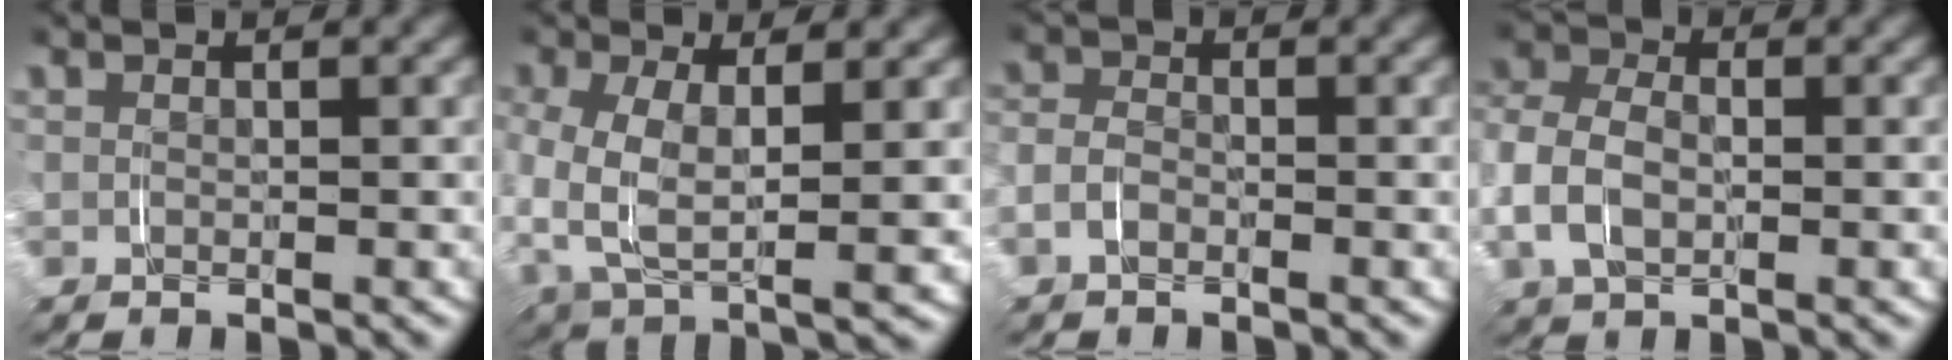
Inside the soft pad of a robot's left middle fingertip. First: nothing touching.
{"total": 2.3, "force": [0.5, 0.6, 2.2], "torque": [-0.043, -0.006, 0.006]}
{"total": 1.4, "force": [-1.1, 0.4, -0.7], "torque": [0.007, -0.002, -0.026]}
{"total": 2.0, "force": [-0.7, 1.6, 0.8], "torque": [-0.027, -0.003, -0.016]}